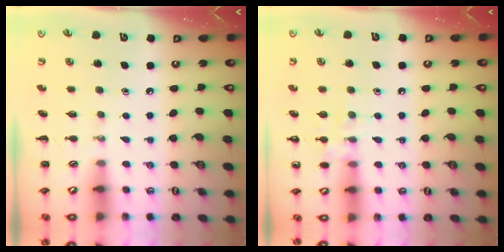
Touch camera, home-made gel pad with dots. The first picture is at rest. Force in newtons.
{"total": 6.8, "press": 6.7, "slide": 1.2}